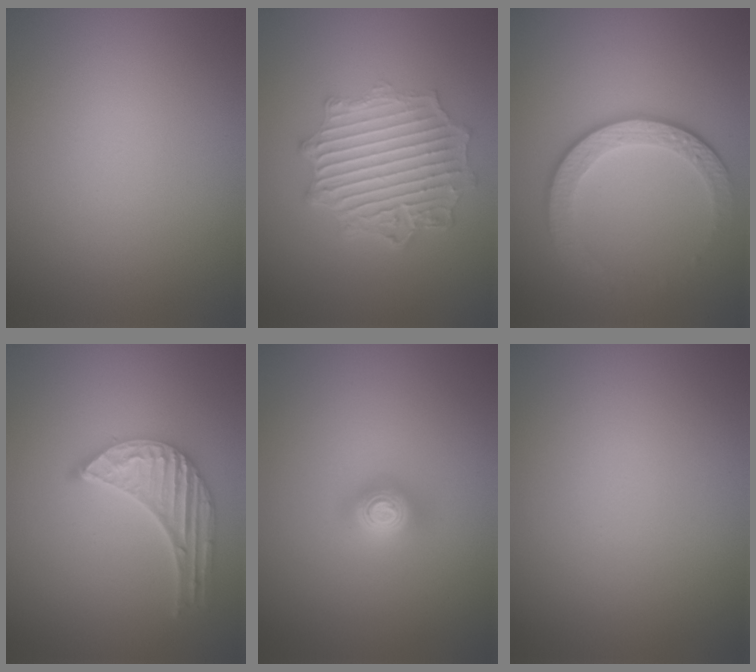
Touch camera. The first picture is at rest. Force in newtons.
{"total": 7.3, "press": 5.2, "slide": 5.0}
{"total": 4.0, "press": 3.1, "slide": 2.5}
{"total": 5.1, "press": 4.0, "slide": 3.2}
{"total": 1.6, "press": 1.6, "slide": 0.2}
{"total": 0.0}